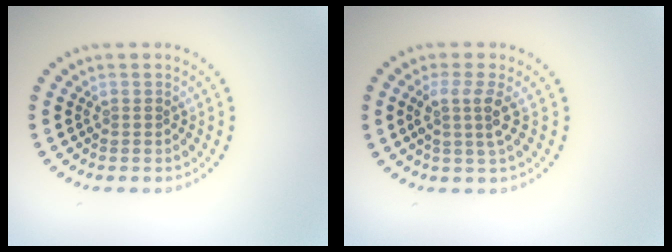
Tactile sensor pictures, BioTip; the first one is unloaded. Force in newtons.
{"total": 2.5, "press": 1.9, "slide": 1.5}